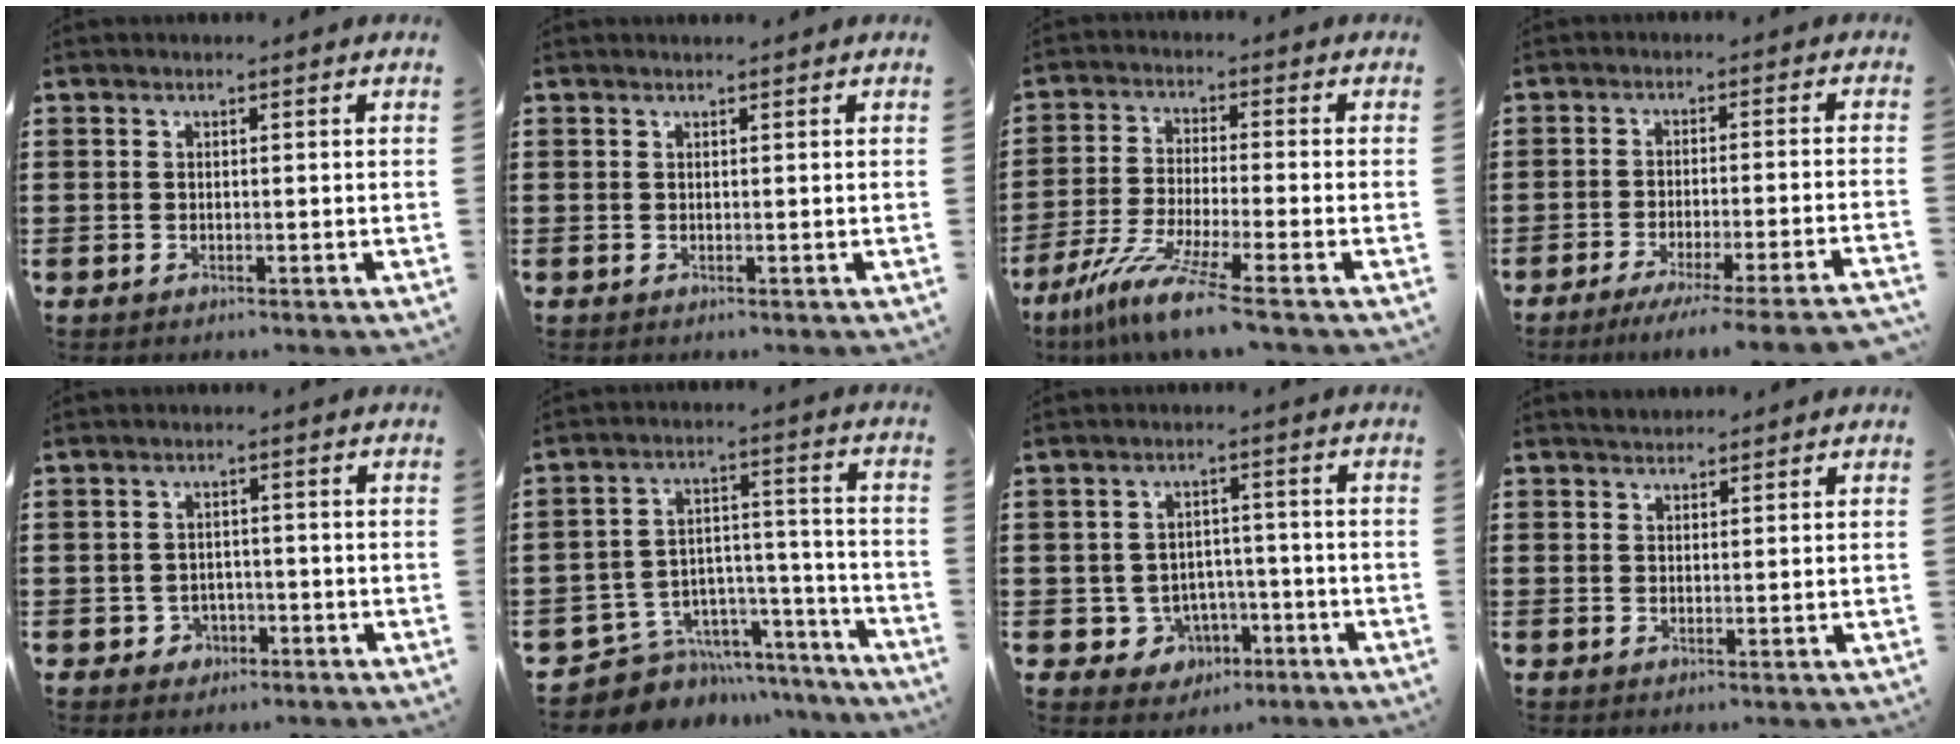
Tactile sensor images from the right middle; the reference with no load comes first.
{"total": 0.5, "force": [0.5, 0.0, 0.0], "torque": [-0.003, 0.000, 0.010]}
{"total": 7.9, "force": [-6.0, -0.3, 5.2], "torque": [-0.117, -0.021, -0.118]}
{"total": 4.8, "force": [-4.0, -0.7, 2.5], "torque": [-0.038, -0.016, -0.076]}
{"total": 2.1, "force": [-1.2, 1.6, 0.4], "torque": [-0.015, 0.002, -0.030]}
{"total": 6.9, "force": [-5.7, 3.8, 0.5], "torque": [-0.010, 0.017, -0.106]}
{"total": 4.2, "force": [-2.0, 3.5, 1.1], "torque": [-0.032, 0.010, -0.040]}
{"total": 1.5, "force": [1.4, 0.5, -0.1], "torque": [0.007, 0.002, 0.026]}